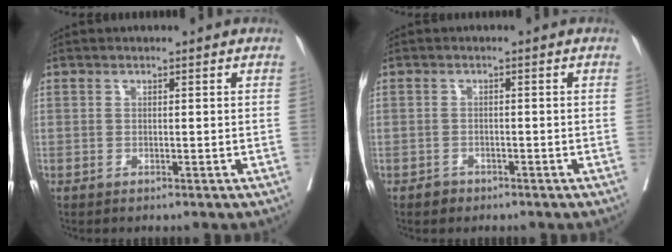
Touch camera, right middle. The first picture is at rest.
{"total": 1.3, "force": [-1.0, 0.8, 0.1], "torque": [-0.004, 0.002, -0.016]}